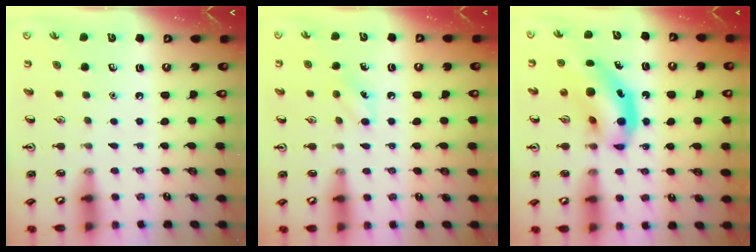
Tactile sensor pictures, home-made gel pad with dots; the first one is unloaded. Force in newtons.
{"total": 4.7, "press": 4.5, "slide": 1.5}
{"total": 12.4, "press": 11.8, "slide": 3.6}